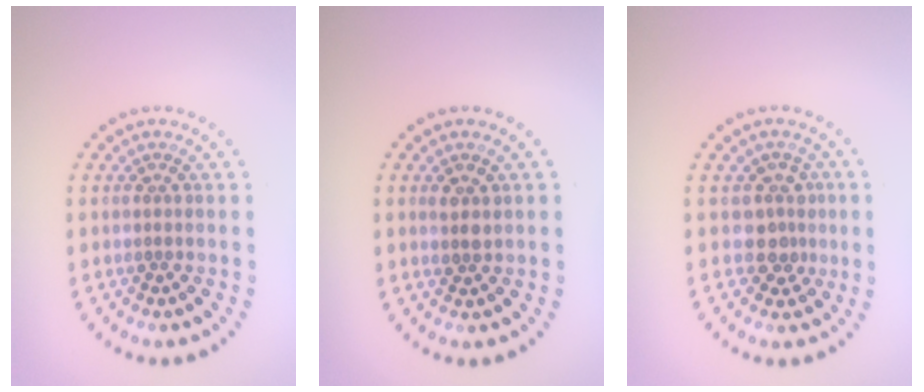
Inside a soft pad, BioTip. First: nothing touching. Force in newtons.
{"total": 1.4, "press": 1.3, "slide": 0.5}
{"total": 2.5, "press": 1.9, "slide": 1.6}